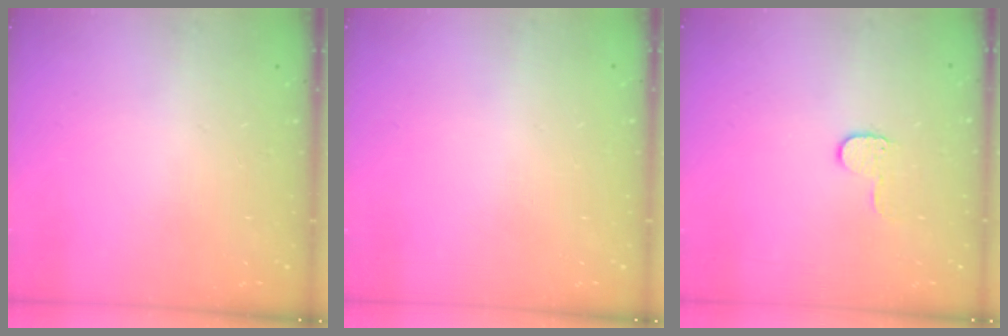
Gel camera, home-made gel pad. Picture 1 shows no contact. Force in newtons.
{"total": 0.0}
{"total": 5.1, "press": 5.0, "slide": 0.5}